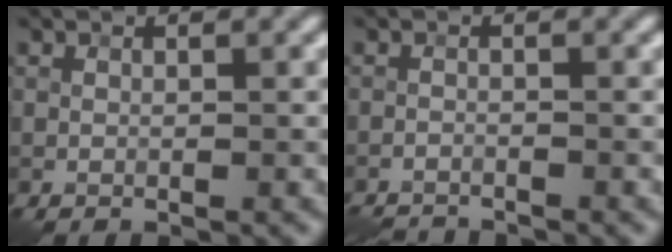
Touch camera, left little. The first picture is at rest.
{"total": 3.2, "force": [-3.1, 0.3, 0.6], "torque": [-0.019, -0.013, -0.057]}